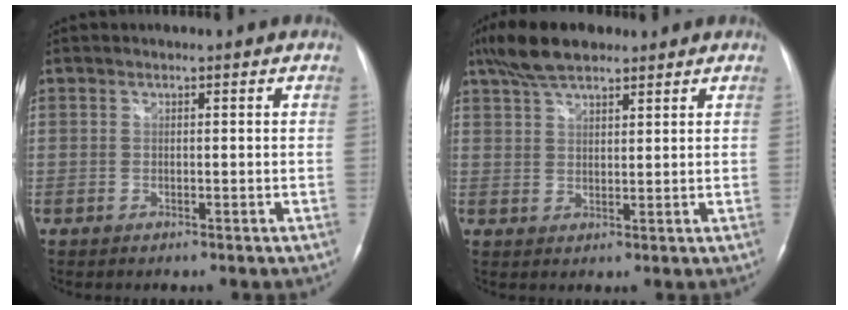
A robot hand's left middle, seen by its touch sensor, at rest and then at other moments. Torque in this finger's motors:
{"motor_torque": [0.90, -0.35, 0.02, 0.10]}